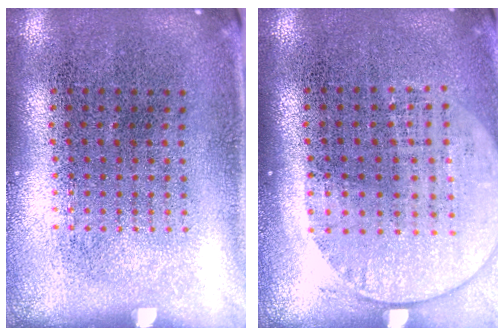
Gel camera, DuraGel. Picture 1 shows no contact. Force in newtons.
{"total": 1.5, "press": 1.3, "slide": 0.7}